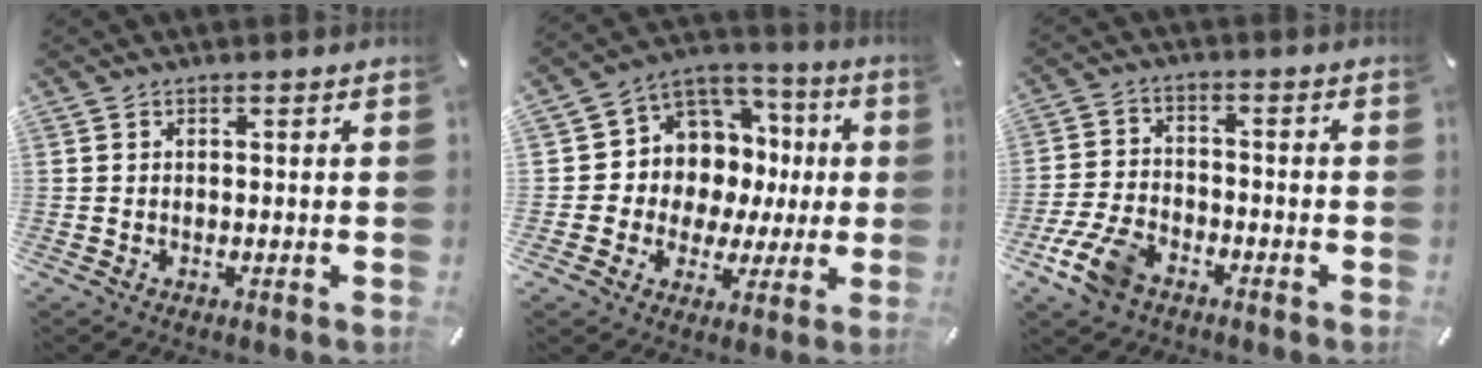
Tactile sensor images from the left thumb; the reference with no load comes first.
{"total": 9.7, "force": [1.6, 9.5, 1.4], "torque": [-0.028, -0.041, 0.045]}
{"total": 9.2, "force": [-5.6, 5.2, 5.1], "torque": [-0.115, 0.022, -0.104]}